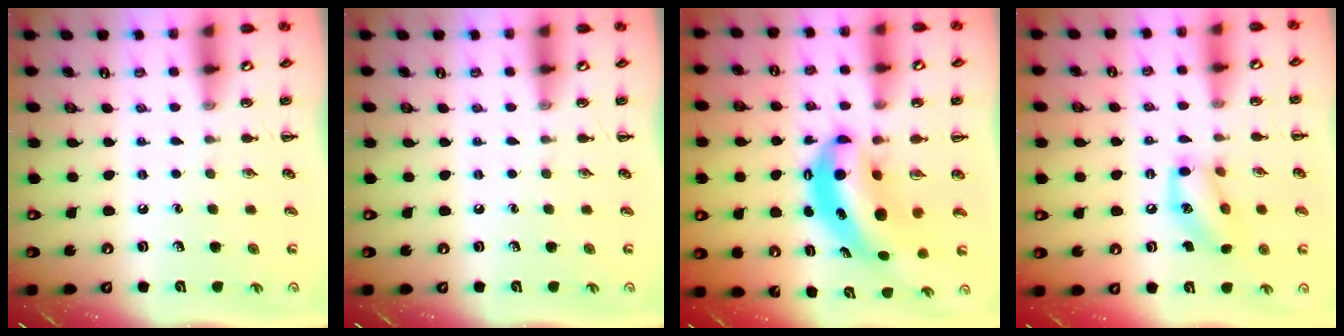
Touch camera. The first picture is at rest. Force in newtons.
{"total": 0.0}
{"total": 8.9, "press": 8.6, "slide": 2.1}
{"total": 12.5, "press": 12.4, "slide": 2.0}